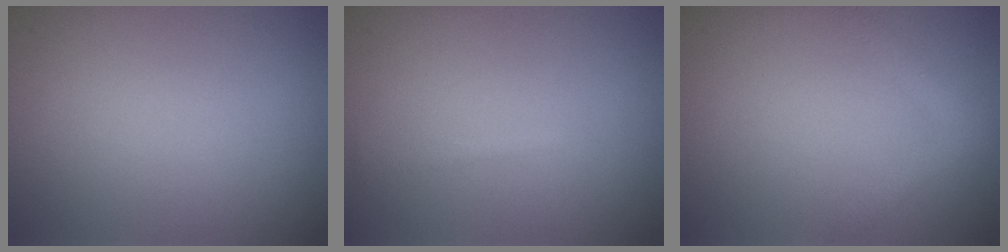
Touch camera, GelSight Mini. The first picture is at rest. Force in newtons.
{"total": 0.6, "press": 0.6, "slide": 0.0}
{"total": 2.2, "press": 2.2, "slide": 0.1}